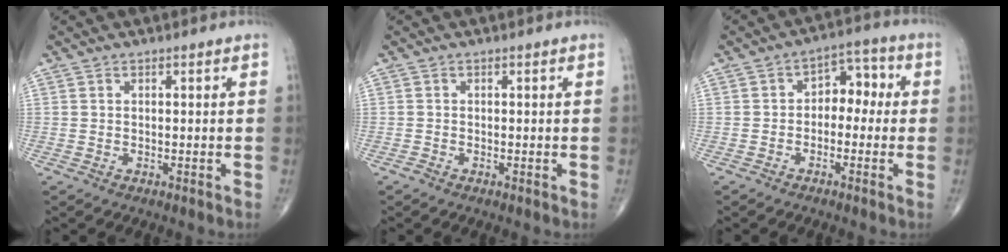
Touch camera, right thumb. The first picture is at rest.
{"total": 0.5, "force": [-0.3, 0.2, 0.4], "torque": [-0.010, -0.003, -0.010]}
{"total": 6.2, "force": [-0.6, 4.4, 4.3], "torque": [-0.028, 0.034, -0.025]}